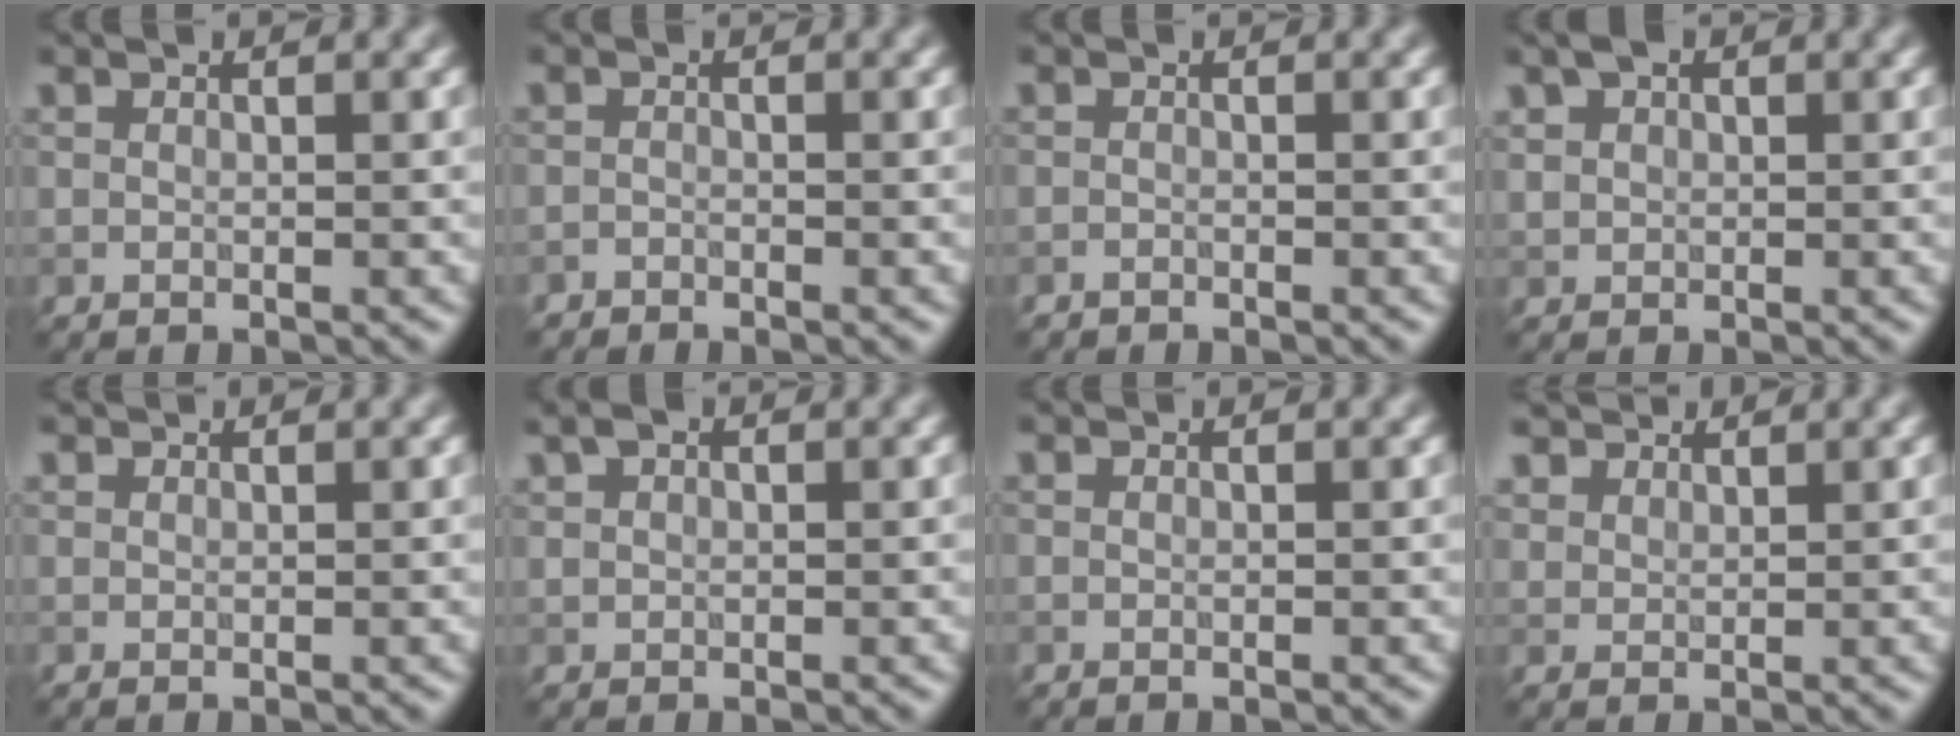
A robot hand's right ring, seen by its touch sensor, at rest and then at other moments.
{"total": 0.9, "force": [-0.9, 0.2, -0.1], "torque": [0.005, -0.003, -0.019]}
{"total": 0.6, "force": [-0.6, 0.1, 0.0], "torque": [0.001, -0.004, -0.013]}
{"total": 2.4, "force": [1.1, 1.7, 1.3], "torque": [-0.027, 0.008, 0.011]}
{"total": 0.7, "force": [0.6, 0.2, 0.0], "torque": [-0.002, 0.000, 0.014]}
{"total": 1.4, "force": [0.6, 1.0, 0.8], "torque": [-0.014, 0.002, 0.010]}
{"total": 0.0}
{"total": 2.4, "force": [2.0, 1.3, 0.4], "torque": [-0.026, -0.008, 0.048]}